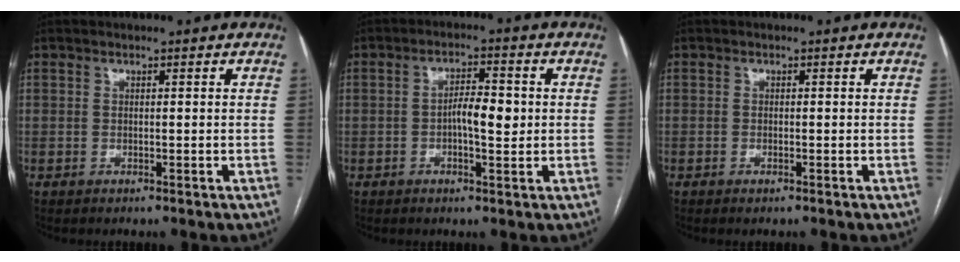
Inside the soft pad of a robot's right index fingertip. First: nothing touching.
{"total": 4.9, "force": [-0.3, 1.5, 4.6], "torque": [-0.080, 0.008, -0.005]}
{"total": 0.6, "force": [-0.4, 0.0, 0.5], "torque": [-0.009, -0.001, -0.006]}